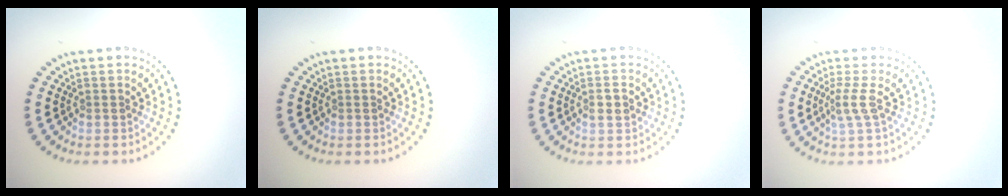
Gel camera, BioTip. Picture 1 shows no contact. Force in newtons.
{"total": 0.0}
{"total": 1.2, "press": 1.1, "slide": 0.3}
{"total": 2.0, "press": 1.4, "slide": 1.5}